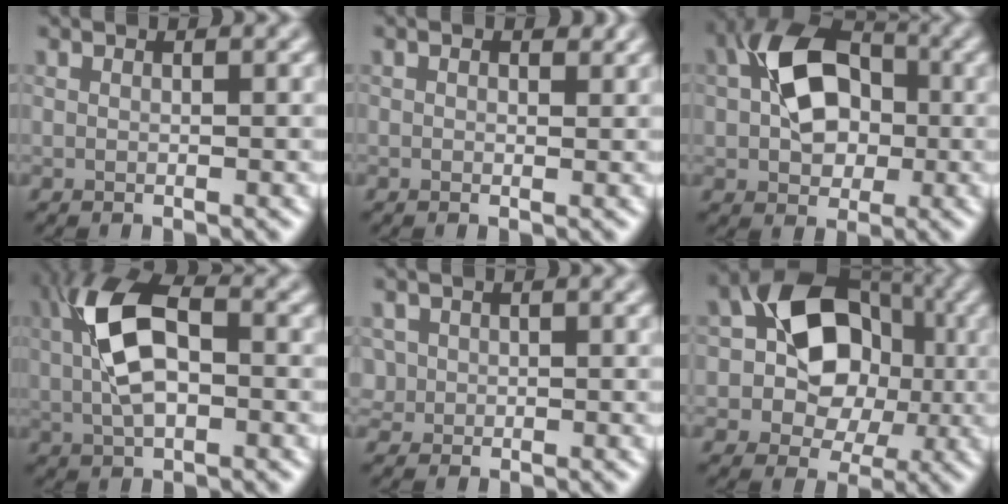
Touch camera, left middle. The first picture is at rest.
{"total": 0.8, "force": [0.5, 0.4, 0.5], "torque": [-0.010, 0.002, 0.006]}
{"total": 7.7, "force": [-0.2, 5.3, 5.5], "torque": [-0.113, 0.018, -0.008]}
{"total": 7.2, "force": [-0.2, 3.6, 6.2], "torque": [-0.135, 0.017, -0.004]}
{"total": 0.6, "force": [-0.2, 0.4, -0.3], "torque": [-0.003, 0.006, 0.011]}
{"total": 8.7, "force": [-0.4, 6.7, 5.6], "torque": [-0.079, 0.012, -0.016]}